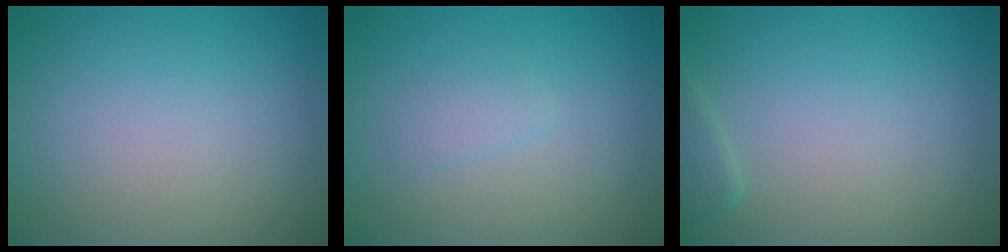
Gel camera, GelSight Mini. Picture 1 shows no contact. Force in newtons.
{"total": 1.1, "press": 1.1, "slide": 0.0}
{"total": 1.2, "press": 1.2, "slide": 0.1}